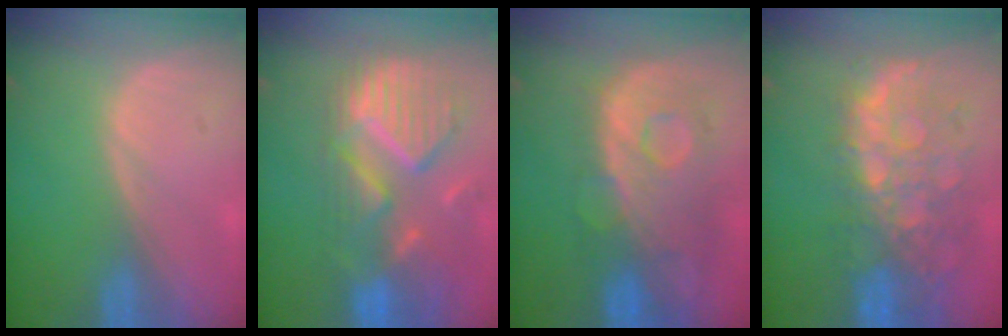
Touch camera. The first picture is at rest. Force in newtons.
{"total": 12.4, "press": 10.6, "slide": 6.5}
{"total": 11.3, "press": 9.8, "slide": 5.7}
{"total": 11.2, "press": 9.8, "slide": 5.5}